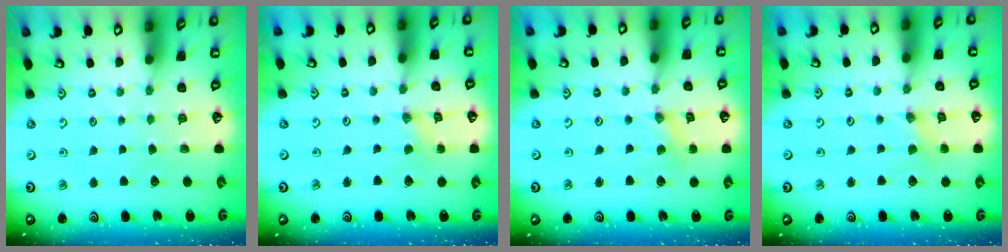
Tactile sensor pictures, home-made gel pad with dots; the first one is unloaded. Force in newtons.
{"total": 0.0}
{"total": 0.9, "press": 0.9, "slide": 0.1}
{"total": 2.1, "press": 2.0, "slide": 0.4}